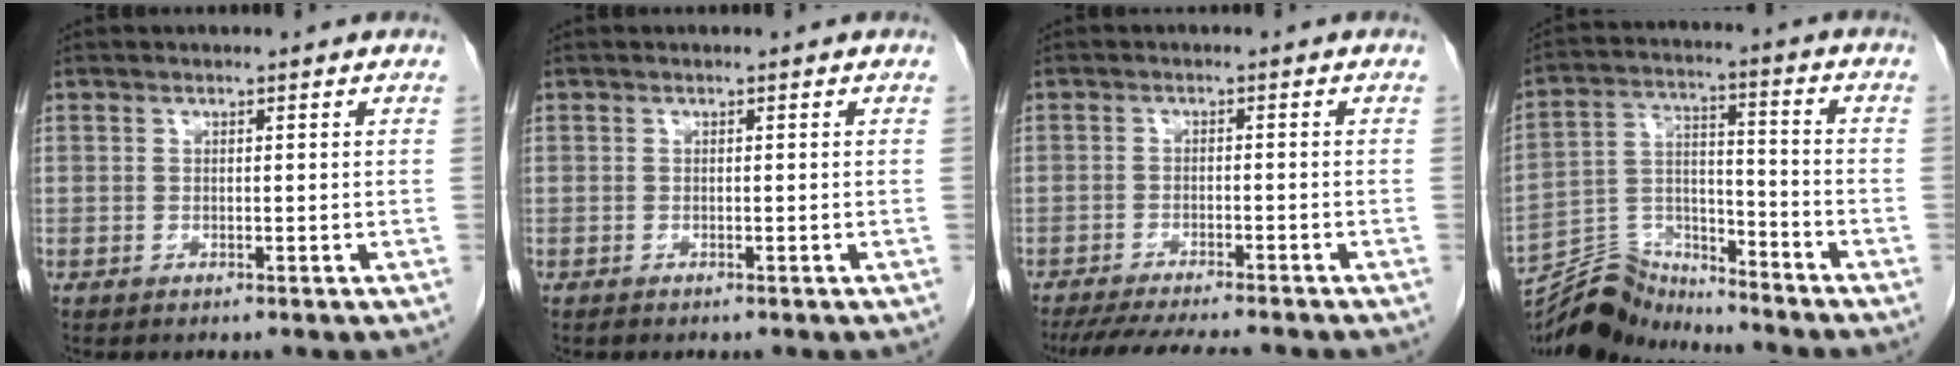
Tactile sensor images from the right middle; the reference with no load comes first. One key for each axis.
{"total": 0.0}
{"total": 11.1, "fx": -9.8, "fy": 1.1, "fz": 5.1, "tx": -0.071, "ty": -0.017, "tz": -0.141}
{"total": 10.0, "fx": -9.9, "fy": 1.3, "fz": 0.2, "tx": -0.006, "ty": 0.027, "tz": -0.186}